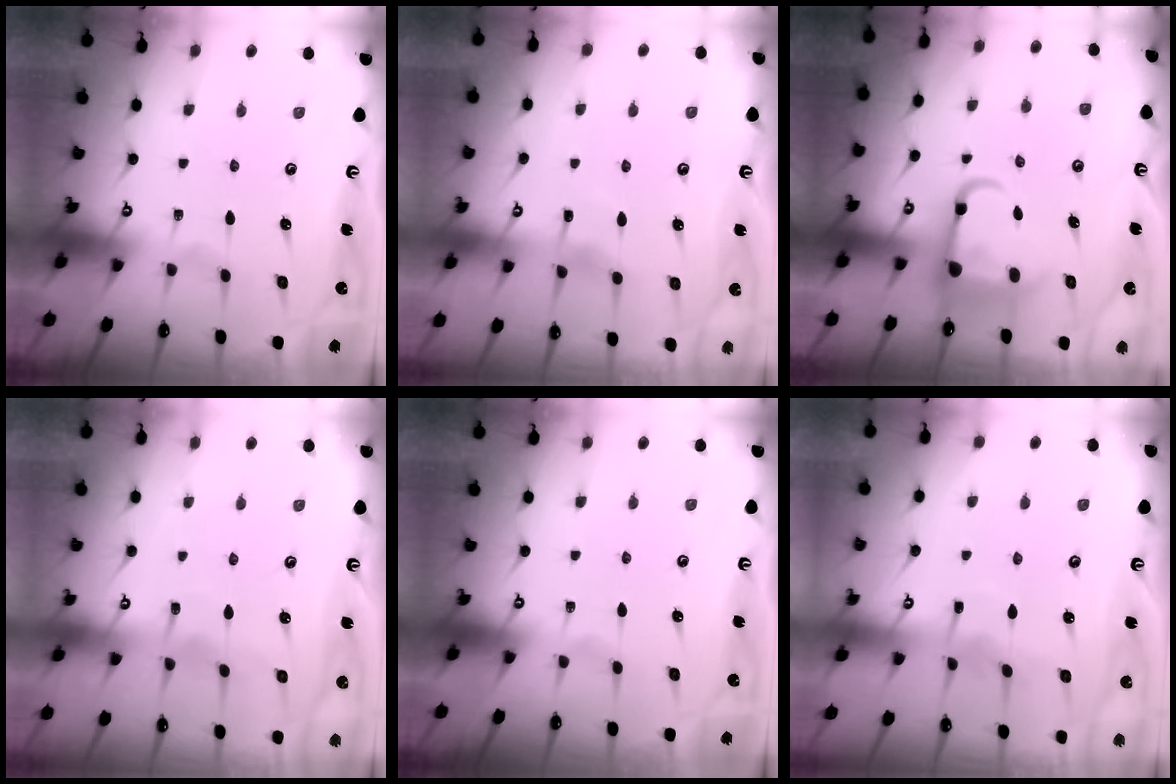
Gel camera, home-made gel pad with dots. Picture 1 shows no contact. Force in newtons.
{"total": 5.3, "press": 5.3, "slide": 0.4}
{"total": 7.3, "press": 7.0, "slide": 2.1}
{"total": 6.7, "press": 6.7, "slide": 0.5}
{"total": 0.0}
{"total": 3.7, "press": 3.7, "slide": 0.5}